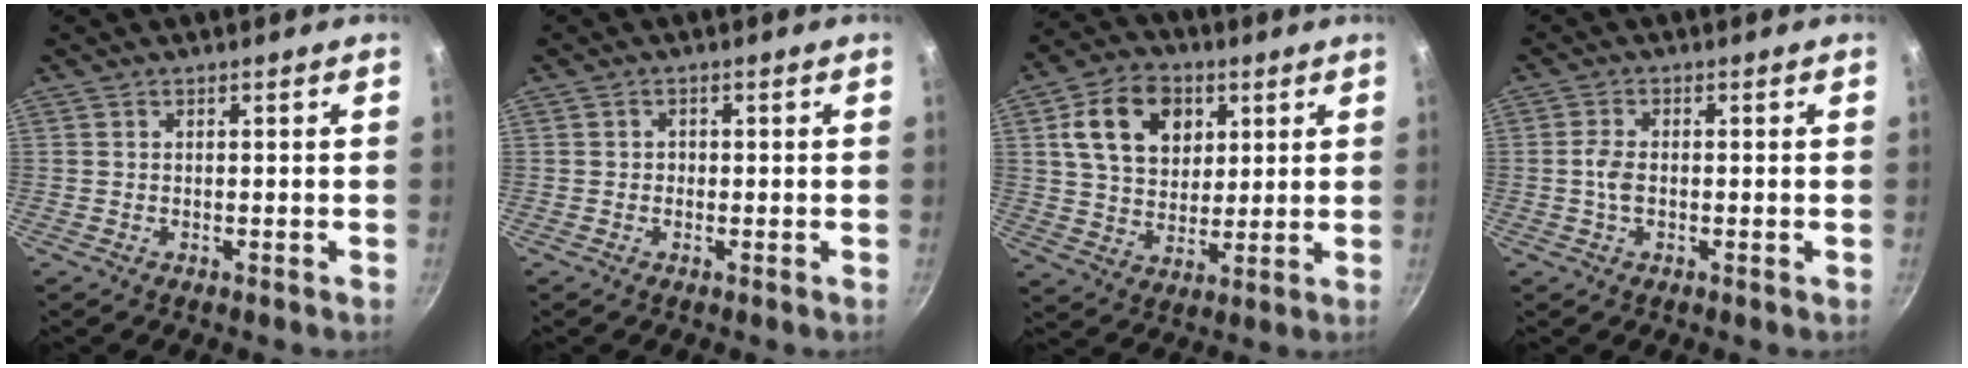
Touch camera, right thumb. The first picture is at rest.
{"total": 1.0, "force": [-0.2, 1.0, 0.2], "torque": [0.001, 0.001, -0.005]}
{"total": 14.2, "force": [4.7, 10.5, 8.3], "torque": [-0.117, -0.005, 0.076]}
{"total": 3.2, "force": [-0.3, 1.8, 2.7], "torque": [-0.056, 0.007, -0.012]}